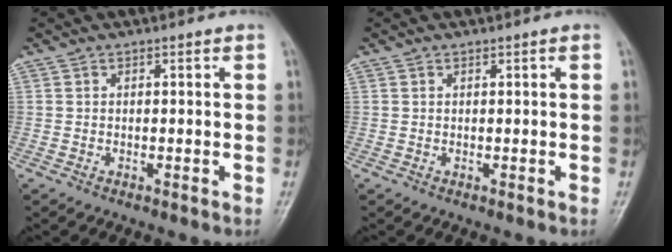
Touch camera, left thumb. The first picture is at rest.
{"total": 0.0}